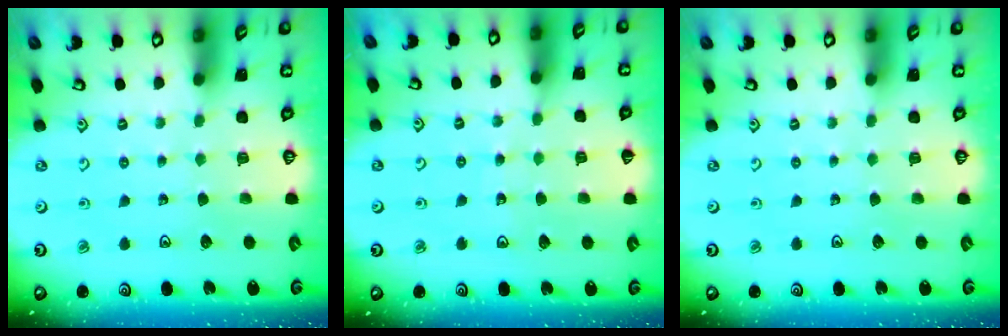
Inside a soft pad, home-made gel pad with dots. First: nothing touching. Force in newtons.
{"total": 5.8, "press": 5.7, "slide": 0.6}
{"total": 0.0}